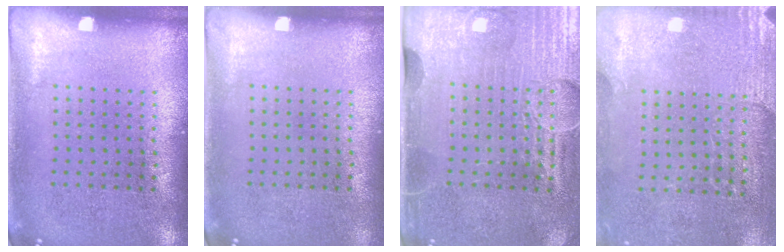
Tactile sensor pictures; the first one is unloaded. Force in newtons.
{"total": 0.0}
{"total": 4.5, "press": 4.0, "slide": 1.9}
{"total": 2.8, "press": 2.6, "slide": 1.0}